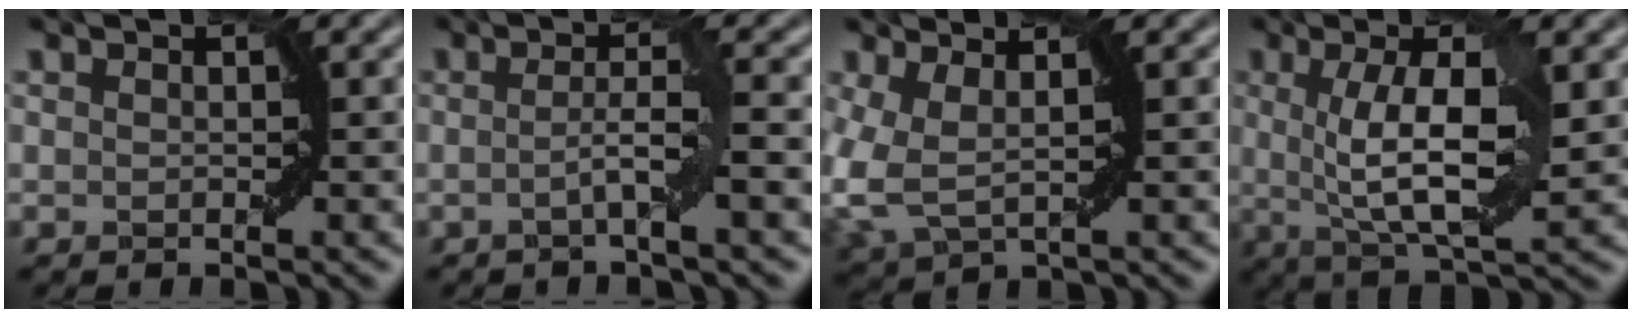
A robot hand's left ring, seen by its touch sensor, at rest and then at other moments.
{"total": 3.4, "force": [-0.6, 0.3, 3.3], "torque": [-0.053, 0.001, -0.016]}
{"total": 3.9, "force": [0.6, 1.9, 3.4], "torque": [-0.094, -0.004, 0.013]}
{"total": 8.2, "force": [1.1, 2.2, 7.8], "torque": [-0.125, 0.001, 0.020]}